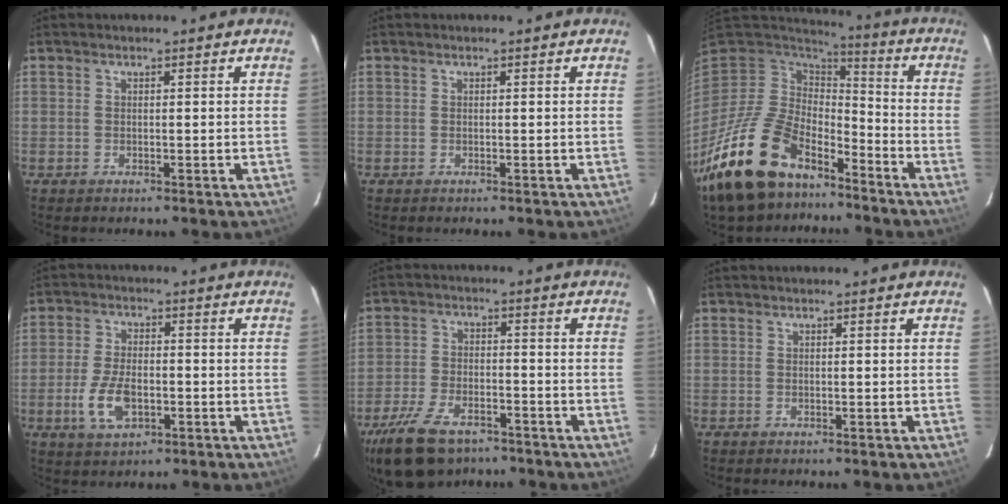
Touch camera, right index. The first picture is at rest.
{"total": 0.0}
{"total": 21.8, "force": [-15.0, 10.6, 11.7], "torque": [-0.252, -0.024, -0.259]}
{"total": 8.1, "force": [-2.6, 4.3, 6.4], "torque": [-0.141, -0.005, -0.045]}
{"total": 14.2, "force": [-9.8, 7.0, 7.5], "torque": [-0.183, -0.014, -0.172]}
{"total": 0.0}